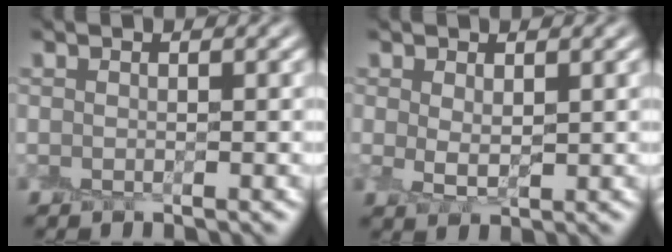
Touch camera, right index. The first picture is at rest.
{"total": 2.0, "force": [0.4, 1.2, 1.5], "torque": [-0.030, 0.005, 0.011]}